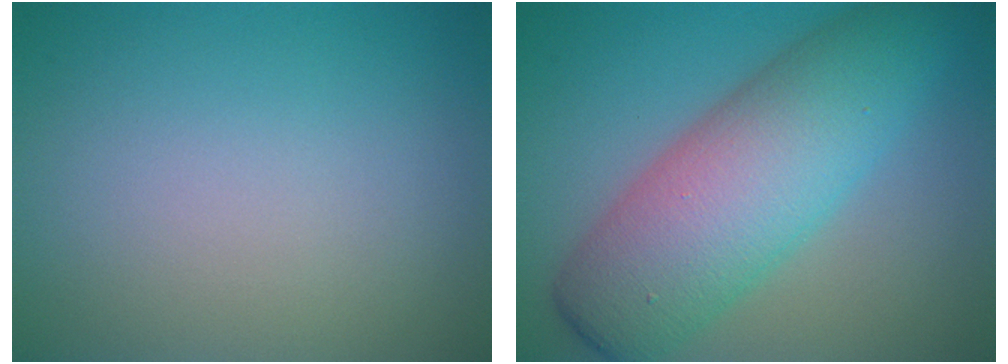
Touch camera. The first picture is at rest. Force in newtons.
{"total": 9.5, "press": 9.5, "slide": 0.3}